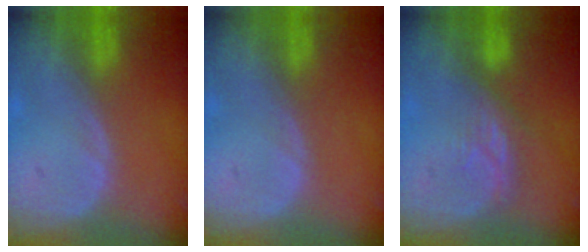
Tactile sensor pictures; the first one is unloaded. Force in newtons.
{"total": 0.0}
{"total": 4.0, "press": 3.7, "slide": 1.4}